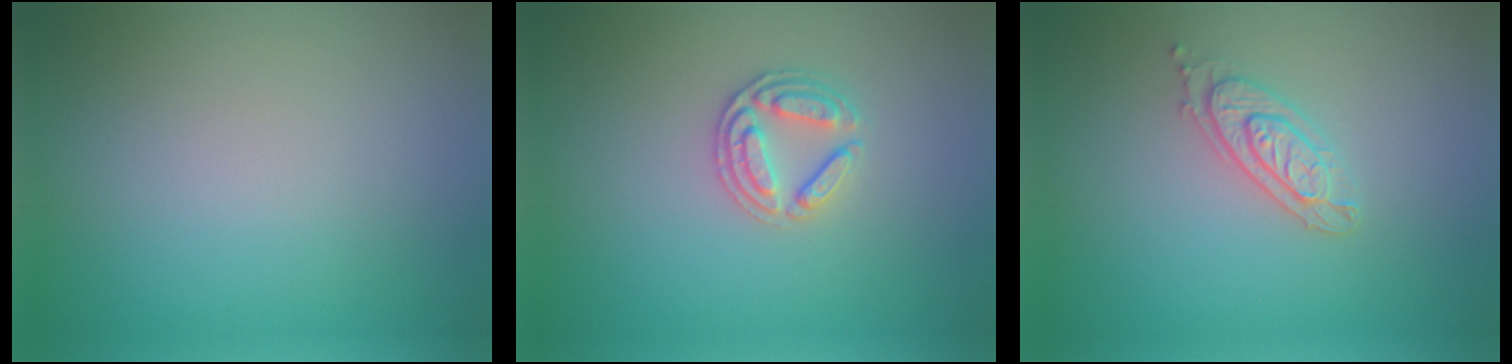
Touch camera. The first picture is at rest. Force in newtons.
{"total": 2.6, "press": 2.5, "slide": 0.7}
{"total": 2.4, "press": 2.2, "slide": 0.8}